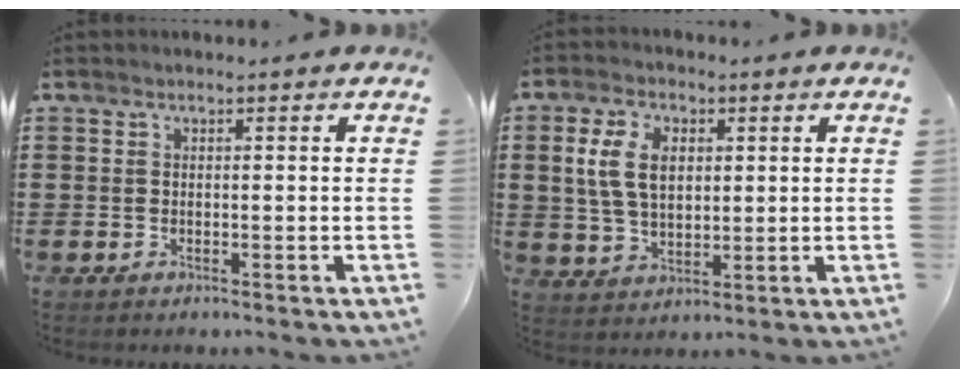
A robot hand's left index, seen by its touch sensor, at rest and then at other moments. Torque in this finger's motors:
{"motor_torque": [1.08, 1.06, 0.56, 0.13]}